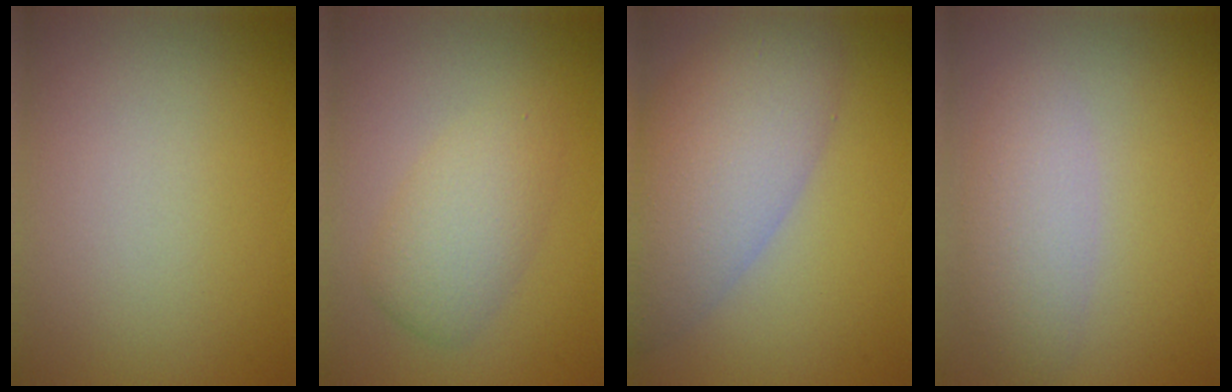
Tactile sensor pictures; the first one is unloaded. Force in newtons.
{"total": 3.6, "press": 3.6, "slide": 0.1}
{"total": 8.1, "press": 8.1, "slide": 0.5}
{"total": 3.1, "press": 3.1, "slide": 0.1}